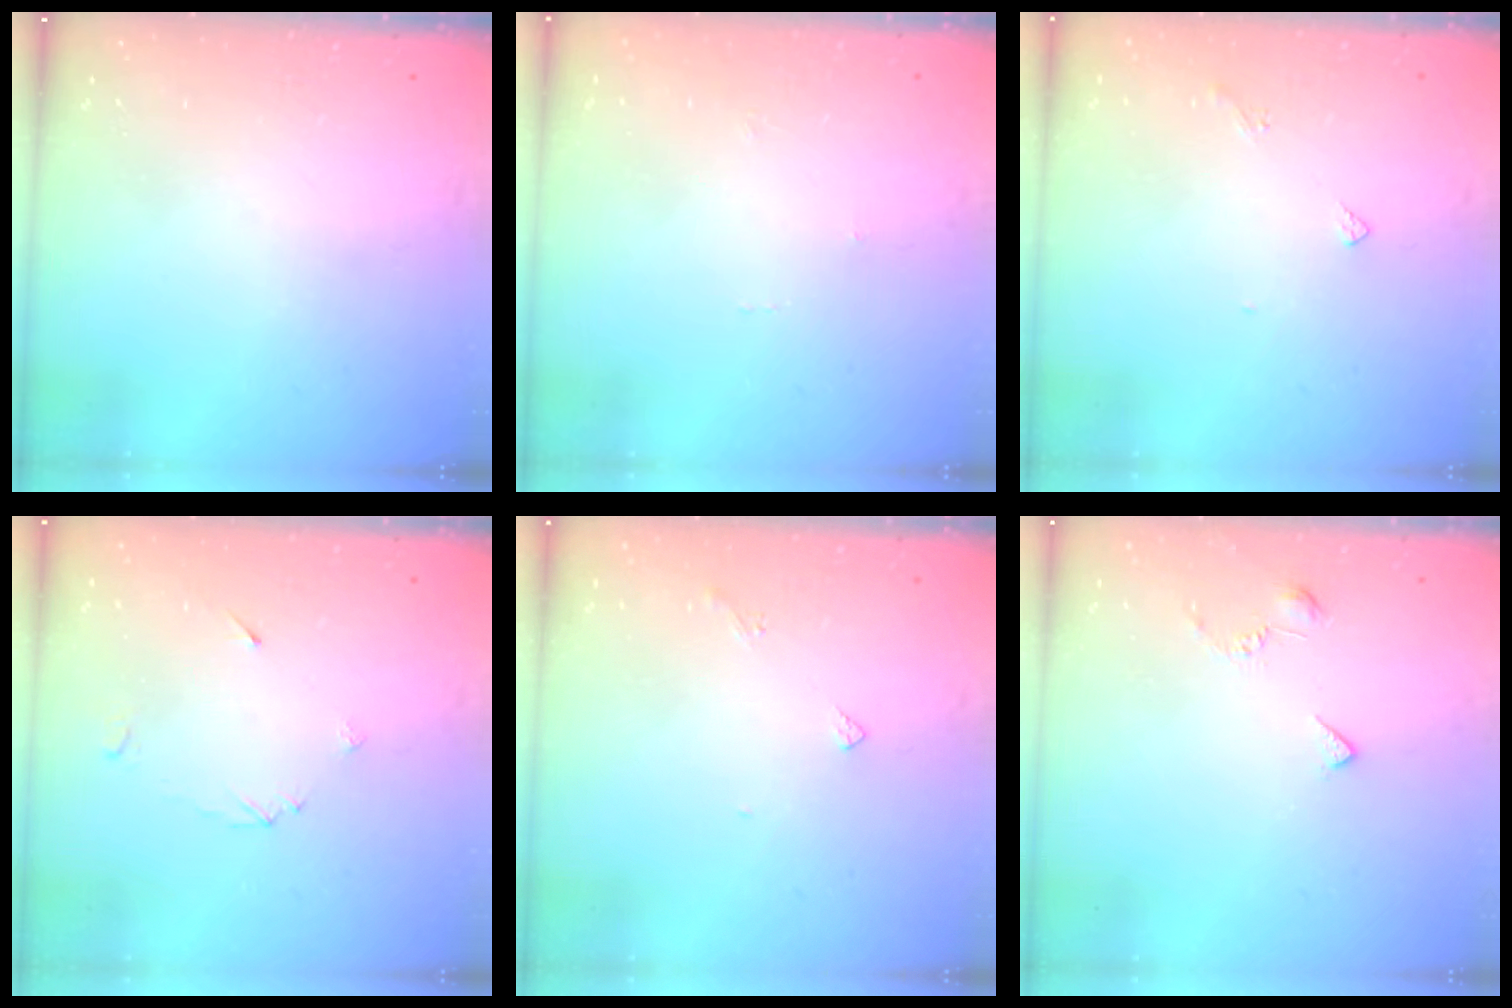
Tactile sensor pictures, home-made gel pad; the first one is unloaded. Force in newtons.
{"total": 0.0}
{"total": 3.7, "press": 3.7, "slide": 0.8}
{"total": 3.8, "press": 3.7, "slide": 0.4}
{"total": 3.7, "press": 3.7, "slide": 0.8}
{"total": 3.0, "press": 2.9, "slide": 0.7}